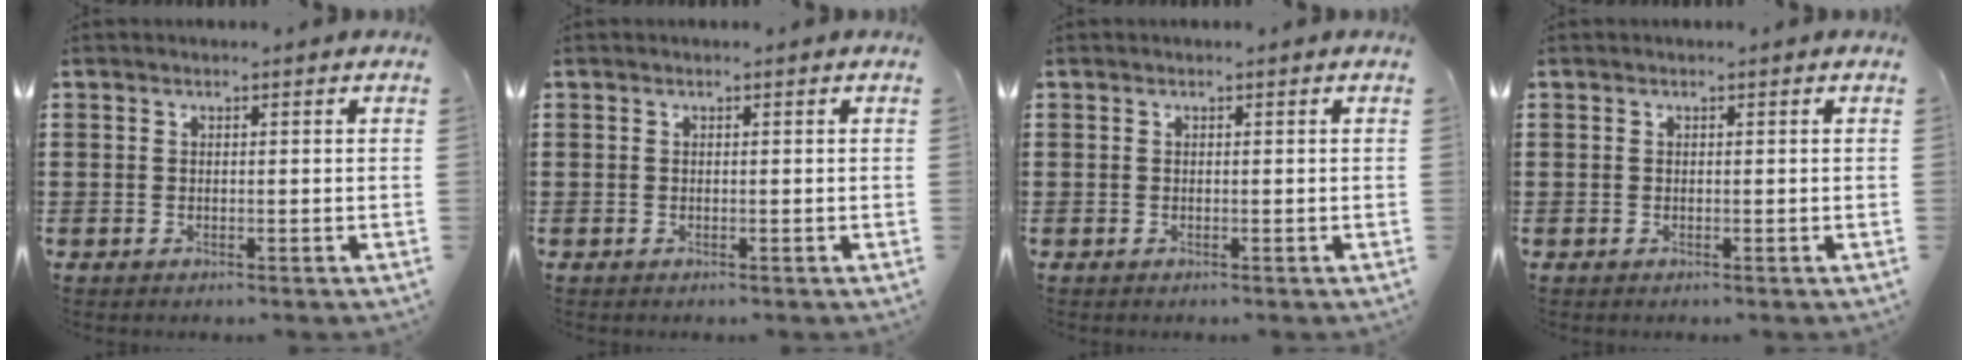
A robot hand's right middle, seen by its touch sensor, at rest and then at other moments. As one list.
[{"total": 0.0}, {"total": 0.0}, {"total": 0.0}]